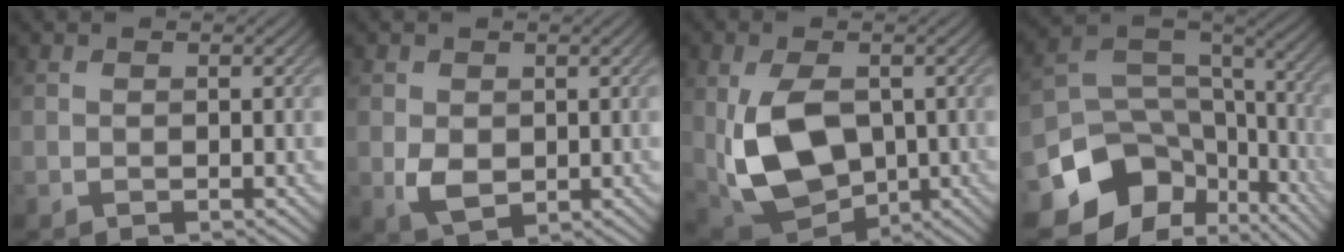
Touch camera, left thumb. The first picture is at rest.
{"total": 3.1, "force": [0.1, 2.4, 2.0], "torque": [-0.044, -0.005, 0.003]}
{"total": 11.7, "force": [-1.0, 7.3, 9.2], "torque": [-0.219, -0.027, -0.004]}
{"total": 15.1, "force": [-7.6, 10.9, 7.2], "torque": [-0.187, -0.033, -0.103]}